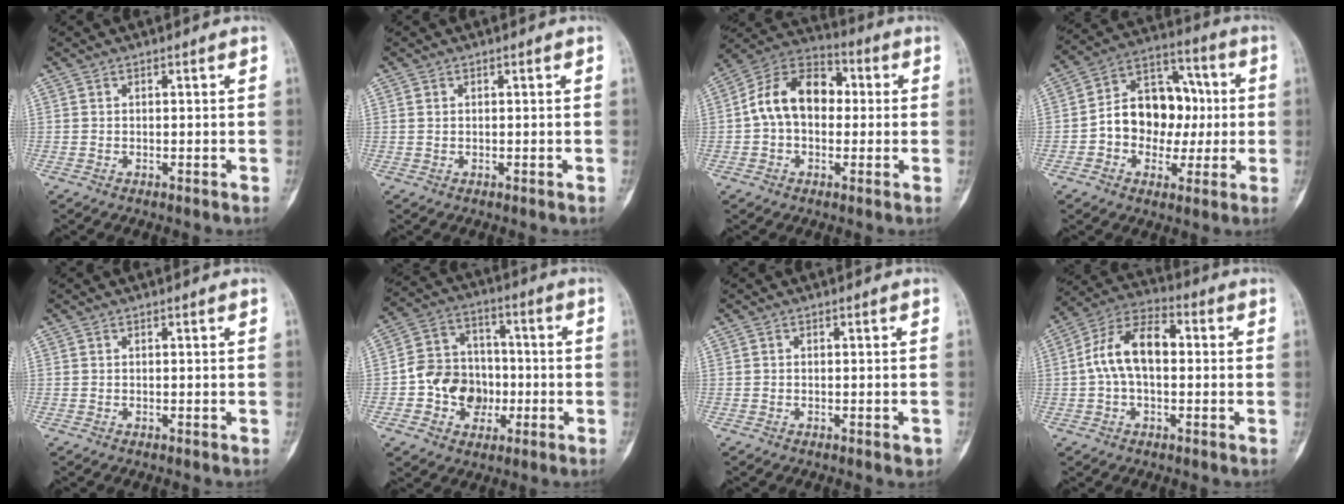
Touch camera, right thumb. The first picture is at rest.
{"total": 0.7, "force": [0.3, 0.5, 0.3], "torque": [-0.002, 0.002, 0.006]}
{"total": 13.7, "force": [0.7, 9.6, 9.8], "torque": [-0.146, 0.037, 0.000]}
{"total": 15.1, "force": [-0.6, 11.6, 9.7], "torque": [-0.102, 0.042, -0.013]}
{"total": 0.0}
{"total": 12.1, "force": [-2.6, 10.3, 5.9], "torque": [-0.053, 0.036, -0.049]}
{"total": 1.1, "force": [-0.6, 0.4, 0.9], "torque": [-0.007, -0.001, -0.005]}
{"total": 12.0, "force": [0.5, 6.9, 9.8], "torque": [-0.177, 0.038, 0.000]}